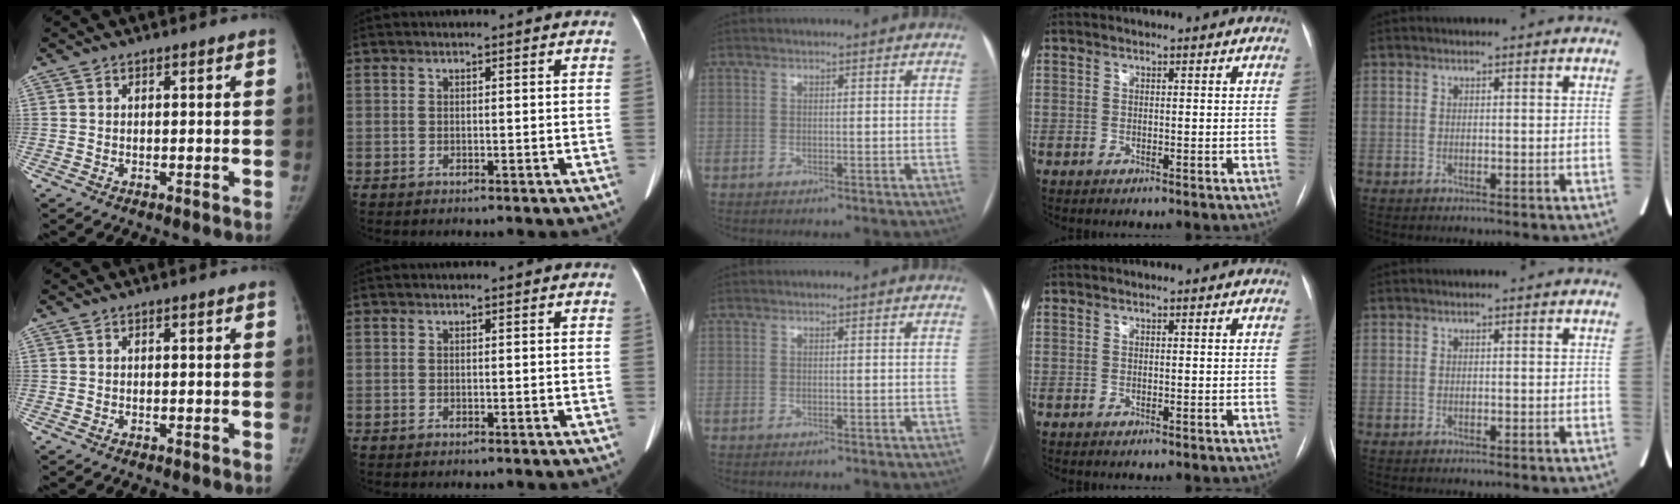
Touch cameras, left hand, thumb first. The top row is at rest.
{}